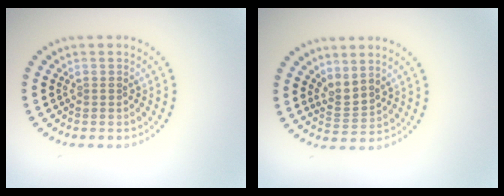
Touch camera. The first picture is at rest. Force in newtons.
{"total": 2.1, "press": 1.4, "slide": 1.6}